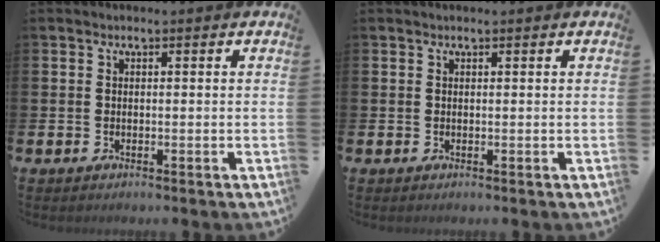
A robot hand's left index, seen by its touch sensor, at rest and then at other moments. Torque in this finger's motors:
{"motor_torque": [-0.52, 0.55, -0.45, -0.01]}